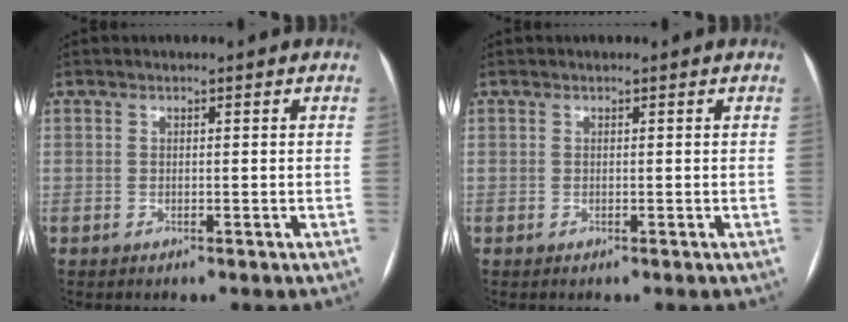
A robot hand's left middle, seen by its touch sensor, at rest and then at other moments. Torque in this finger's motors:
{"motor_torque": [-0.03, -0.05, 0.01, -0.01]}